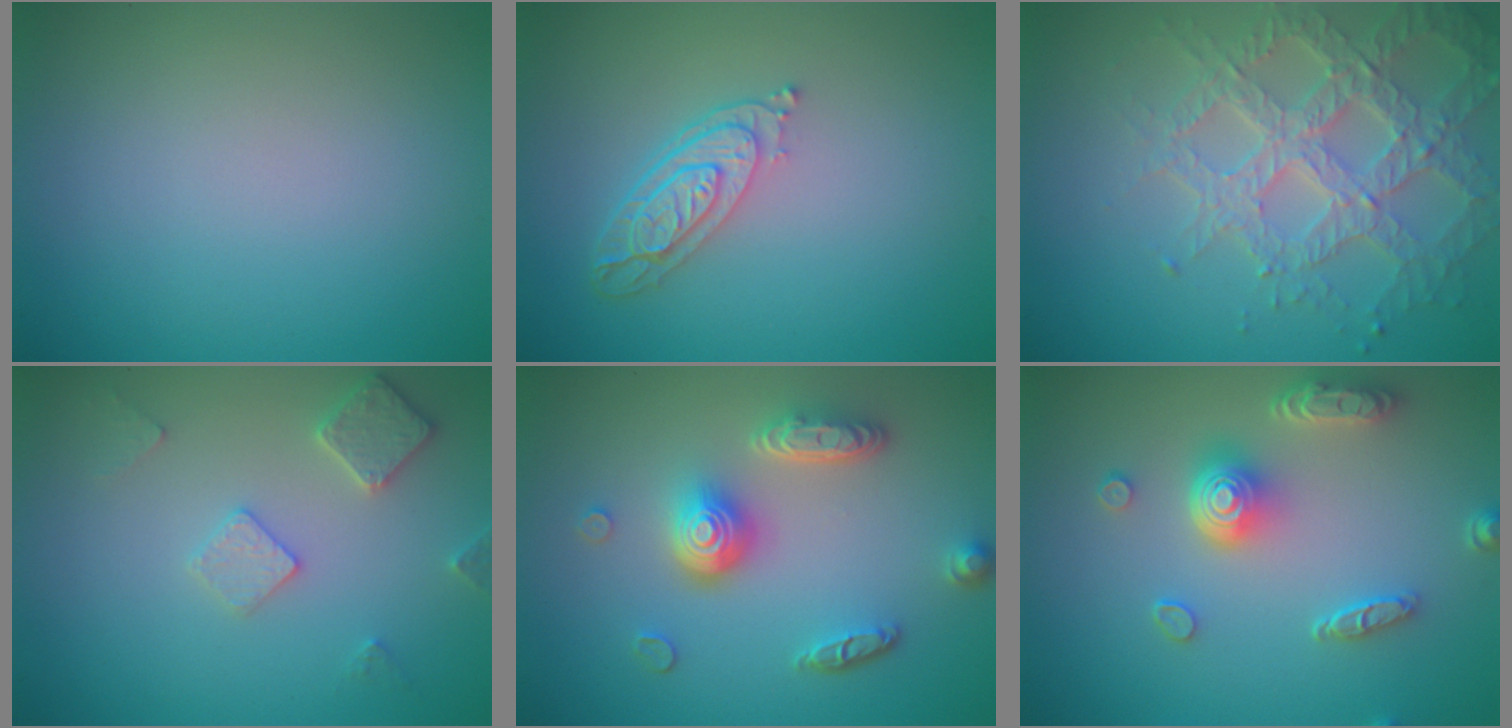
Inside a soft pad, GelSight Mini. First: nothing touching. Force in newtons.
{"total": 3.9, "press": 2.9, "slide": 2.6}
{"total": 5.9, "press": 4.8, "slide": 3.4}
{"total": 2.9, "press": 2.9, "slide": 0.4}
{"total": 4.9, "press": 3.8, "slide": 3.2}
{"total": 4.9, "press": 4.0, "slide": 3.0}